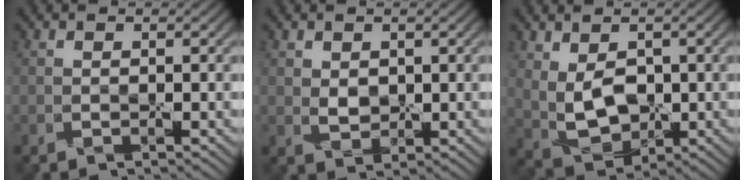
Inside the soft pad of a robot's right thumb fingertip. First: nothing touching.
{"total": 1.9, "force": [0.9, 1.5, 0.9], "torque": [-0.022, -0.002, 0.023]}
{"total": 5.6, "force": [1.0, 3.7, 4.2], "torque": [-0.103, -0.007, 0.027]}